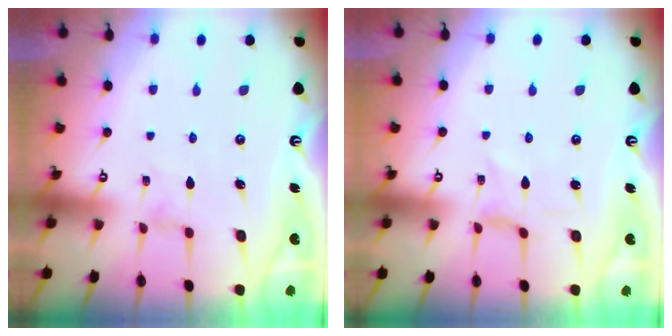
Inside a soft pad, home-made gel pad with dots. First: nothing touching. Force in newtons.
{"total": 0.0}